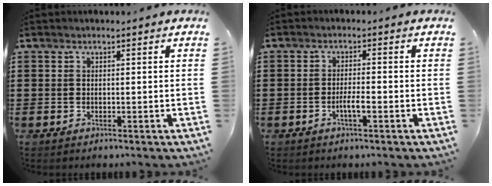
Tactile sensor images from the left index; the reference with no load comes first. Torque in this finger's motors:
{"motor_torque": [0.17, 0.12, 0.15, 0.04]}